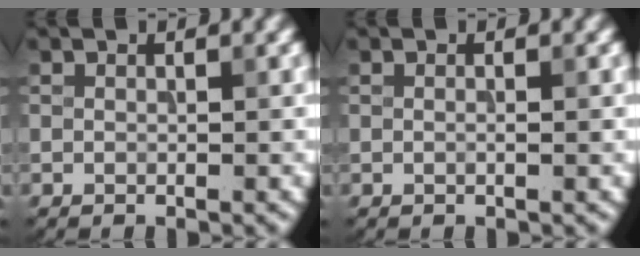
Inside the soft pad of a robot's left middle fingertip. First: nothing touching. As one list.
[{"total": 0.6, "force": [0.0, 0.0, 0.6], "torque": [-0.016, 0.001, -0.002]}]